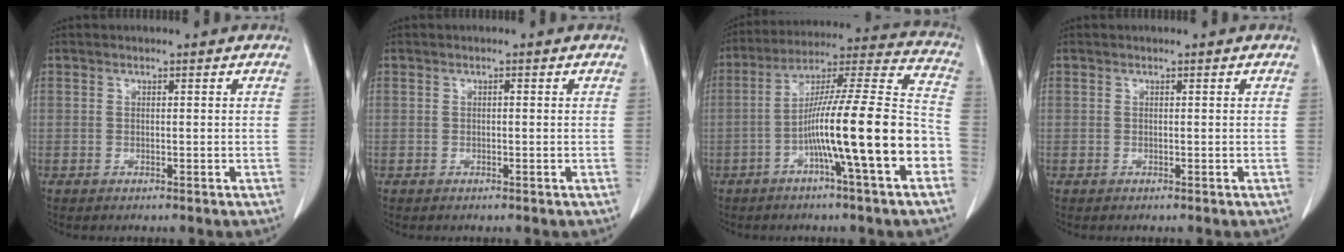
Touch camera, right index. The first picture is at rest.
{"total": 0.0}
{"total": 18.4, "force": [-6.1, 0.0, 17.4], "torque": [-0.277, 0.013, -0.105]}
{"total": 0.0}